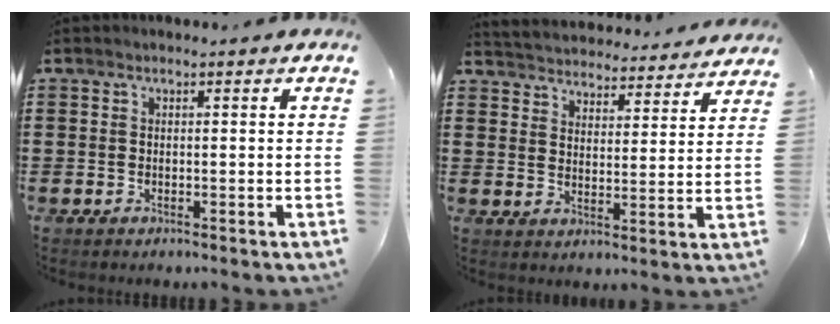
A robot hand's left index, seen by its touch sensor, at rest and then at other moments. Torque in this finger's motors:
{"motor_torque": [2.14, 0.00, 0.33, 0.04]}